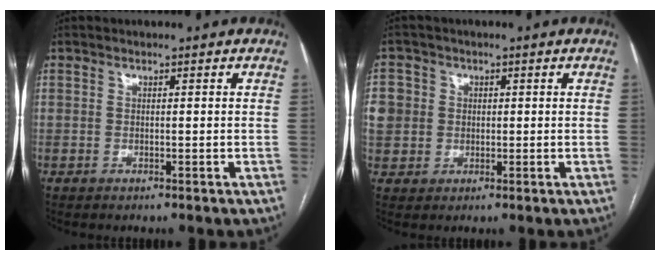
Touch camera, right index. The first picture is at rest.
{"total": 6.7, "force": [0.8, 6.4, 1.6], "torque": [-0.046, 0.020, 0.022]}